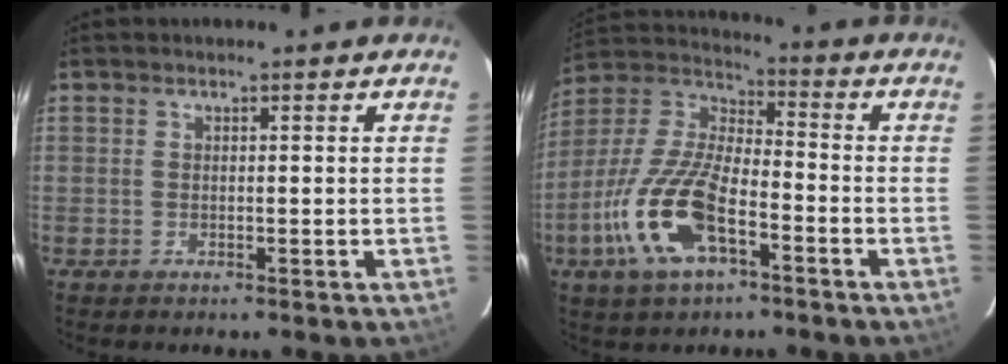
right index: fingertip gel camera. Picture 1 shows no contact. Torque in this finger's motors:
{"motor_torque": [1.77, -0.37, 1.06, 0.21]}